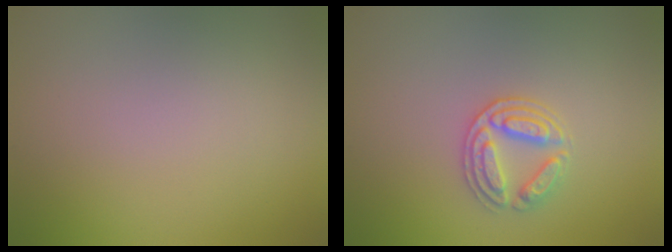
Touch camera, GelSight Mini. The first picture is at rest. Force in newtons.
{"total": 2.7, "press": 2.6, "slide": 0.7}